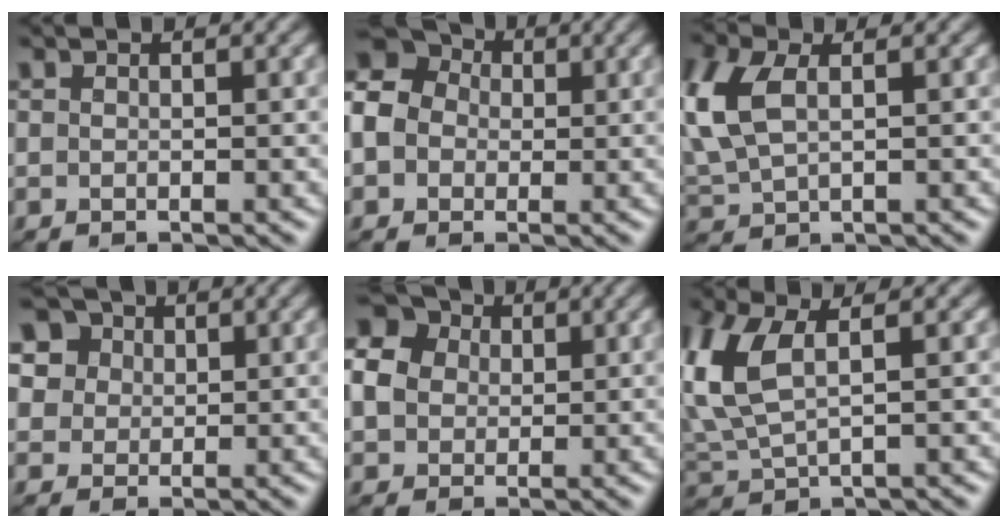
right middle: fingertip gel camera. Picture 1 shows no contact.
{"total": 10.4, "force": [0.6, 9.2, 4.7], "torque": [-0.112, 0.038, -0.036]}
{"total": 5.8, "force": [1.6, 3.2, 4.6], "torque": [-0.137, 0.011, 0.033]}
{"total": 7.7, "force": [4.2, 5.8, 2.9], "torque": [-0.071, 0.023, 0.055]}
{"total": 7.6, "force": [2.1, 6.4, 3.5], "torque": [-0.091, 0.033, 0.025]}
{"total": 6.4, "force": [1.7, 3.1, 5.3], "torque": [-0.148, 0.007, 0.035]}